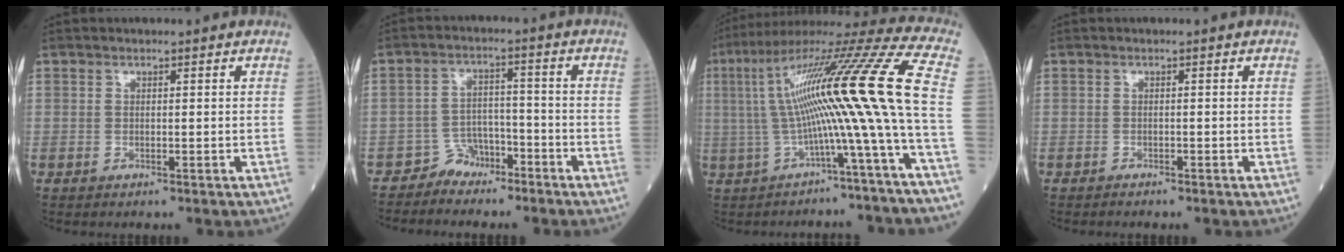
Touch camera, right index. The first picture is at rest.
{"total": 4.3, "force": [-3.5, 2.5, -0.1], "torque": [0.008, 0.011, -0.059]}
{"total": 19.8, "force": [-0.7, -1.1, 19.8], "torque": [-0.335, 0.042, -0.021]}
{"total": 0.6, "force": [-0.6, 0.1, 0.1], "torque": [-0.009, -0.002, -0.012]}